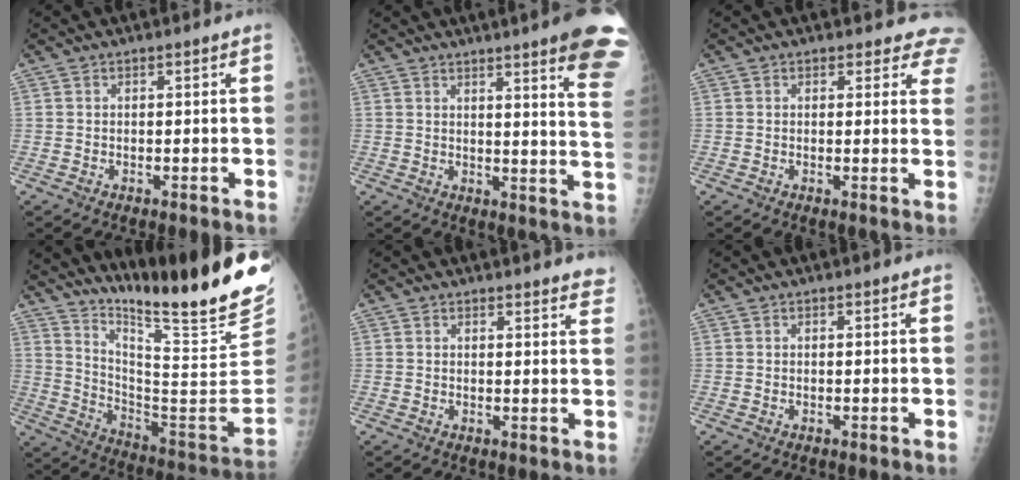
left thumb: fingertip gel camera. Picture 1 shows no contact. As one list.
[{"total": 15.2, "force": [10.2, 1.0, 11.2], "torque": [-0.114, -0.060, 0.105]}, {"total": 6.5, "force": [5.8, 2.9, 0.6], "torque": [0.047, -0.020, 0.035]}, {"total": 27.1, "force": [21.8, 1.8, 16.0], "torque": [-0.226, -0.158, 0.327]}, {"total": 5.9, "force": [5.6, 1.2, 1.4], "torque": [0.009, -0.026, 0.043]}, {"total": 0.0}]